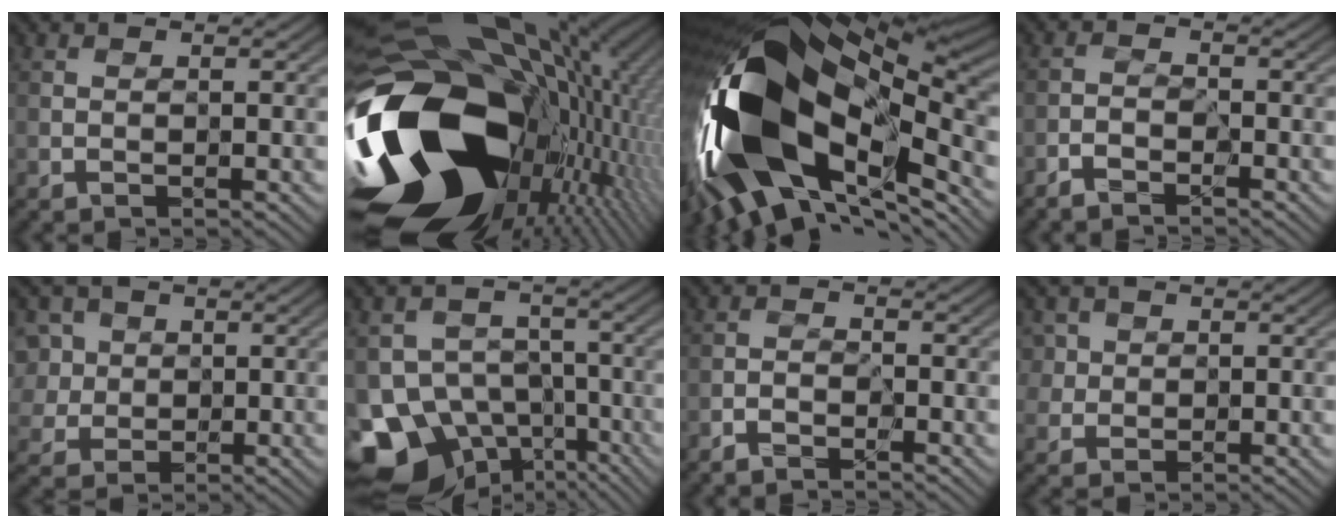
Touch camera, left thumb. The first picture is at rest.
{"total": 21.9, "force": [-3.6, 14.8, 15.7], "torque": [-0.352, -0.048, -0.035]}
{"total": 20.6, "force": [-4.9, 10.7, 16.9], "torque": [-0.353, -0.038, -0.077]}
{"total": 2.3, "force": [-2.1, 0.4, 0.7], "torque": [-0.015, 0.005, -0.045]}
{"total": 5.2, "force": [0.9, 4.7, 2.2], "torque": [-0.083, 0.013, 0.006]}
{"total": 14.4, "force": [-8.9, 10.3, 4.6], "torque": [-0.113, -0.036, -0.137]}
{"total": 1.9, "force": [-1.8, 0.3, 0.6], "torque": [-0.011, 0.004, -0.037]}
{"total": 3.3, "force": [1.2, 2.9, 1.0], "torque": [-0.045, 0.002, 0.027]}